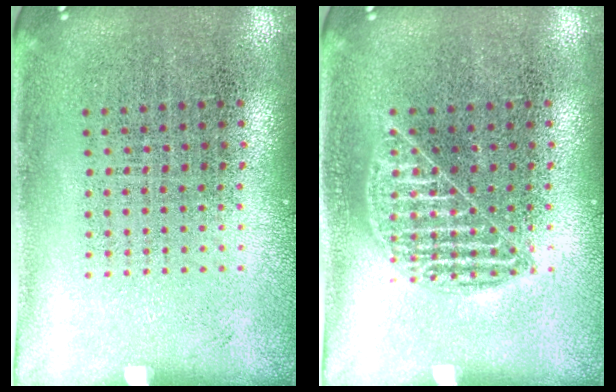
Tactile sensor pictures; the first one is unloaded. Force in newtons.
{"total": 1.5, "press": 1.5, "slide": 0.3}